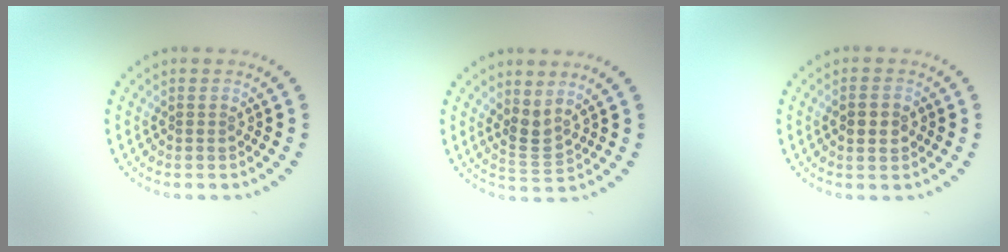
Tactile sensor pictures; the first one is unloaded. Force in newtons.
{"total": 2.1, "press": 1.4, "slide": 1.6}
{"total": 2.2, "press": 2.2, "slide": 0.4}